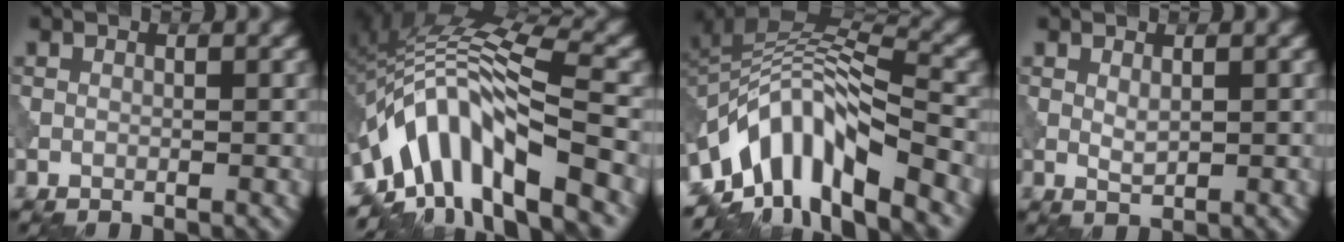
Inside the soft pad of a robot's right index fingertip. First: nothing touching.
{"total": 11.0, "force": [-5.8, 3.8, 8.5], "torque": [-0.141, 0.022, -0.112]}
{"total": 10.3, "force": [-5.3, 4.3, 7.7], "torque": [-0.125, 0.013, -0.107]}
{"total": 1.2, "force": [0.4, 0.4, 1.0], "torque": [-0.024, -0.002, 0.013]}